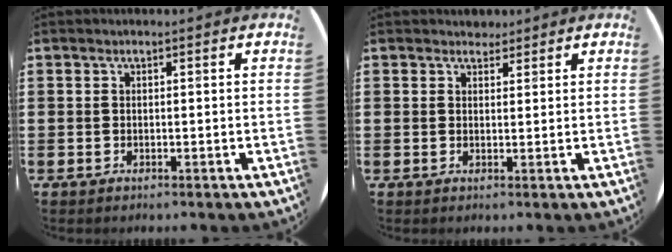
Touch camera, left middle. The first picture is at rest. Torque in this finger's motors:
{"motor_torque": [0.19, -0.14, 0.00, 0.00]}